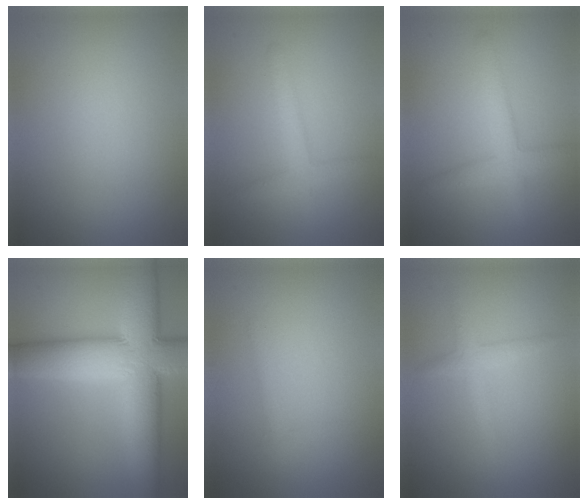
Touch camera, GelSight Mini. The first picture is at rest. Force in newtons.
{"total": 2.4, "press": 2.4, "slide": 0.1}
{"total": 2.8, "press": 2.8, "slide": 0.2}
{"total": 12.7, "press": 12.7, "slide": 0.8}
{"total": 0.7, "press": 0.7, "slide": 0.0}
{"total": 1.8, "press": 1.8, "slide": 0.1}